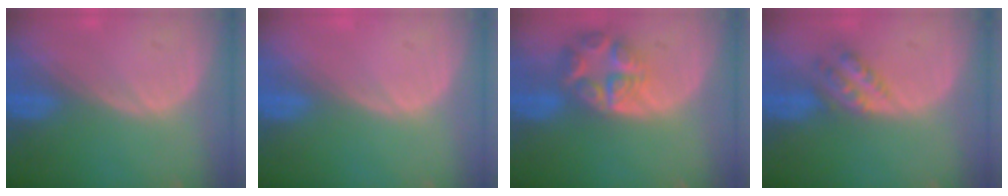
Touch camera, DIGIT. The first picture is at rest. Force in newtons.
{"total": 0.0}
{"total": 7.7, "press": 6.8, "slide": 3.6}
{"total": 4.5, "press": 4.0, "slide": 2.0}